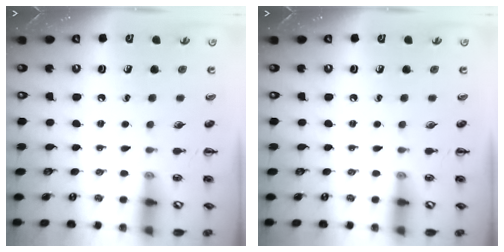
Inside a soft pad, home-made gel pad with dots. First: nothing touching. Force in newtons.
{"total": 0.0}